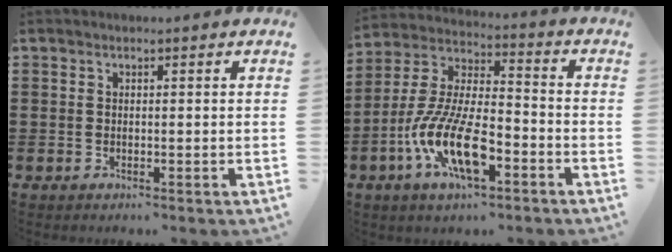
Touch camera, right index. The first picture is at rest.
{"total": 12.3, "force": [-5.8, 4.1, 10.0], "torque": [-0.231, -0.009, -0.112]}